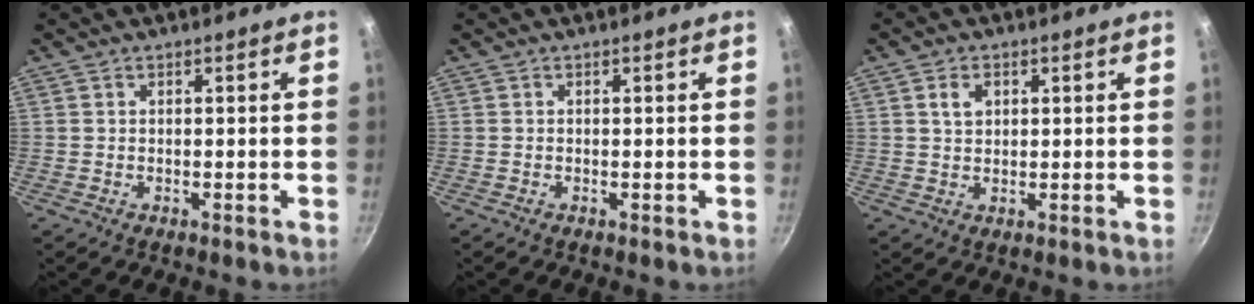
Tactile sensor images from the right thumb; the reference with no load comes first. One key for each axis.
{"total": 0.0}
{"total": 3.3, "fx": 1.2, "fy": 2.3, "fz": 2.1, "tx": -0.025, "ty": -0.001, "tz": 0.022}